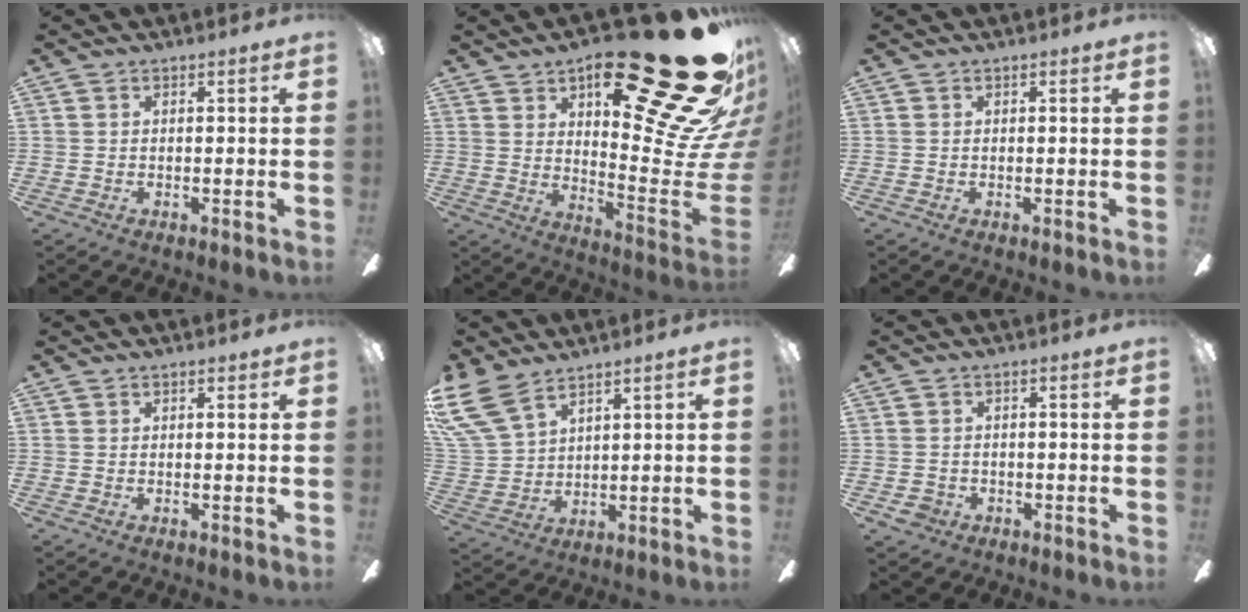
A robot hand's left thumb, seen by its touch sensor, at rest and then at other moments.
{"total": 35.3, "force": [20.5, 11.4, 26.4], "torque": [-0.290, -0.157, 0.351]}
{"total": 0.0}
{"total": 0.6, "force": [0.5, 0.1, 0.3], "torque": [-0.001, -0.001, 0.006]}
{"total": 12.7, "force": [8.8, 6.2, 6.7], "torque": [-0.171, -0.034, 0.172]}
{"total": 2.7, "force": [-1.2, 2.3, 0.6], "torque": [-0.015, 0.003, -0.024]}